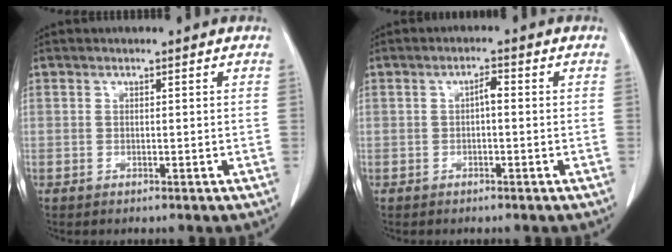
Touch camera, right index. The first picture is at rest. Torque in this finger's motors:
{"motor_torque": [0.55, -0.15, 0.23, 0.07]}